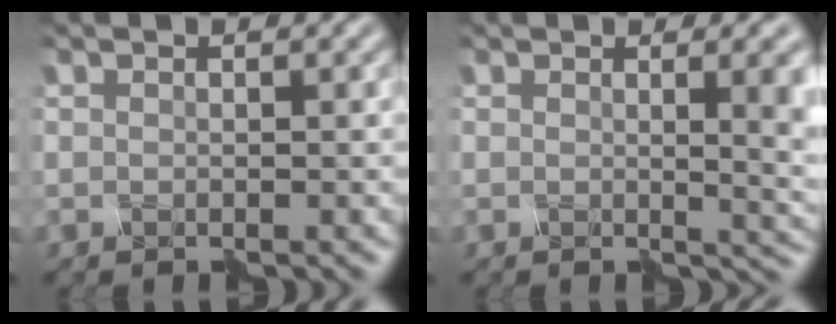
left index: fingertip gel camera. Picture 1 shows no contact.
{"total": 6.4, "force": [0.4, 2.6, 5.8], "torque": [-0.033, 0.001, 0.002]}